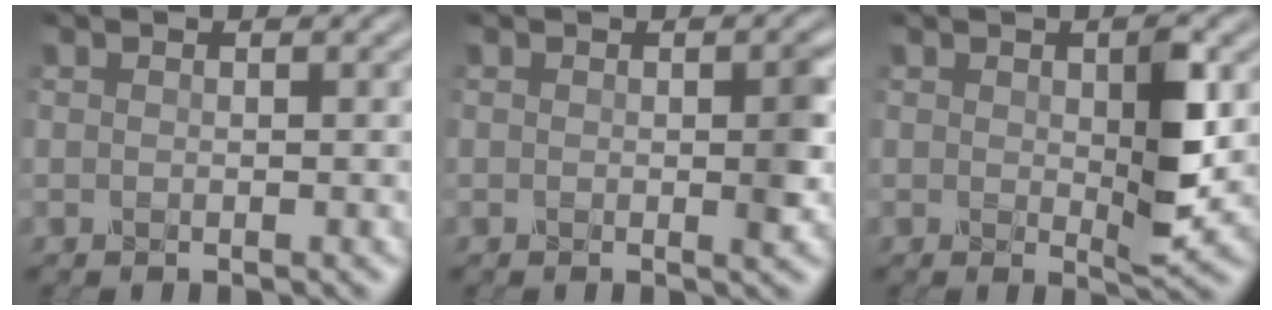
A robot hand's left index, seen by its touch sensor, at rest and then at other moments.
{"total": 1.6, "force": [-0.1, 0.5, 1.6], "torque": [-0.017, -0.004, -0.001]}
{"total": 4.1, "force": [0.4, 1.1, 3.9], "torque": [-0.058, -0.006, 0.011]}